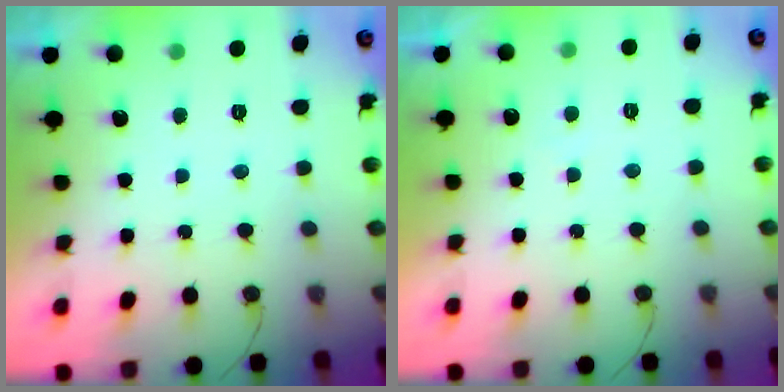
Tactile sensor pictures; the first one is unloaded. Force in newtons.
{"total": 4.1, "press": 4.1, "slide": 0.2}